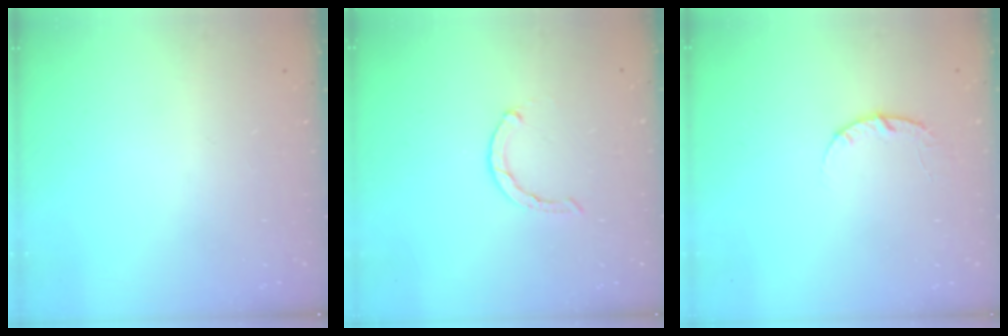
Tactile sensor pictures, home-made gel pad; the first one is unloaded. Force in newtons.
{"total": 0.7, "press": 0.6, "slide": 0.2}
{"total": 3.2, "press": 3.1, "slide": 0.5}